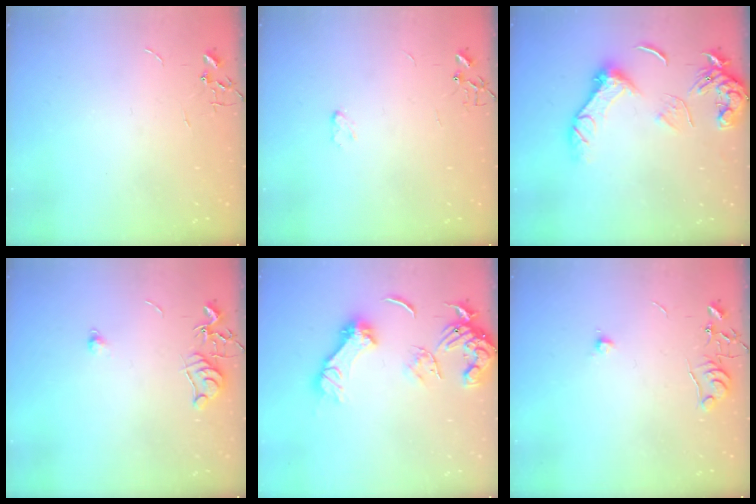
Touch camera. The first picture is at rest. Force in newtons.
{"total": 3.2, "press": 3.2, "slide": 0.4}
{"total": 13.0, "press": 12.9, "slide": 1.4}
{"total": 7.1, "press": 7.0, "slide": 0.6}
{"total": 15.1, "press": 15.0, "slide": 1.6}
{"total": 7.7, "press": 7.7, "slide": 0.8}